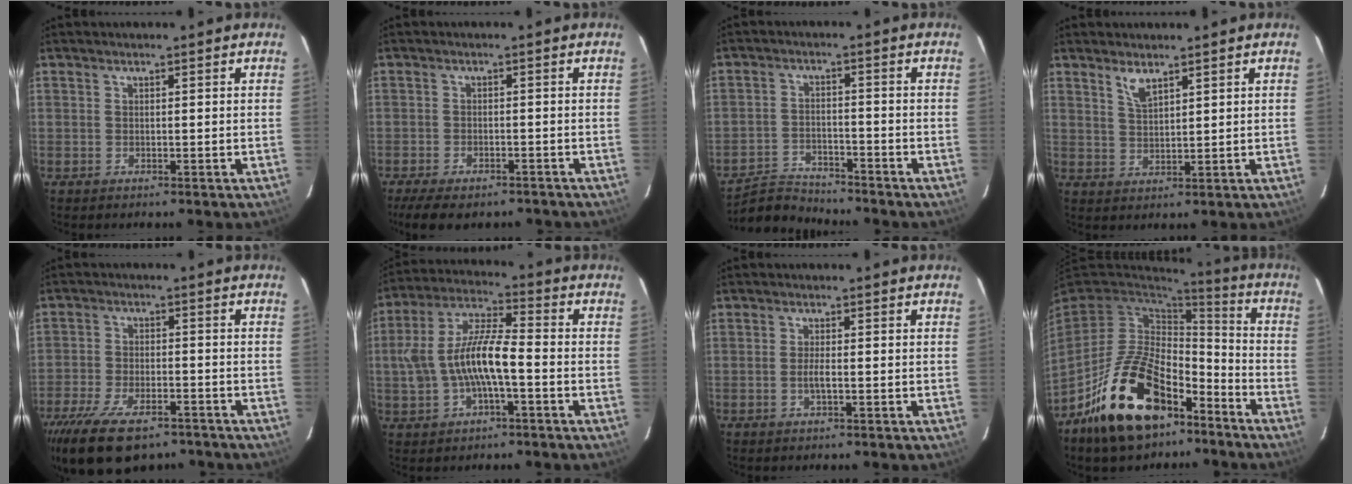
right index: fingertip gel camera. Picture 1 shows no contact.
{"total": 10.7, "force": [-8.5, 3.9, 5.2], "torque": [-0.118, -0.028, -0.128]}
{"total": 6.7, "force": [-6.6, 1.5, 0.0], "torque": [-0.022, 0.012, -0.120]}
{"total": 3.5, "force": [2.5, 1.0, 2.2], "torque": [-0.042, -0.002, 0.050]}
{"total": 18.1, "force": [-12.8, 7.8, 10.2], "torque": [-0.219, -0.033, -0.209]}
{"total": 12.7, "force": [-2.3, 4.5, 11.7], "torque": [-0.246, 0.011, -0.039]}
{"total": 1.9, "force": [-0.5, 0.3, 1.8], "torque": [-0.035, -0.003, -0.010]}
{"total": 20.9, "force": [-12.3, 11.1, 12.7], "torque": [-0.250, 0.013, -0.195]}